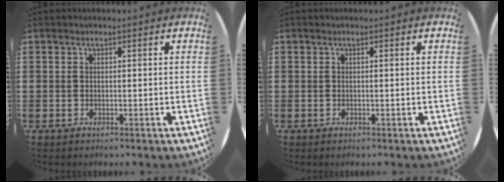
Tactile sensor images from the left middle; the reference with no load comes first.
{"total": 0.0}